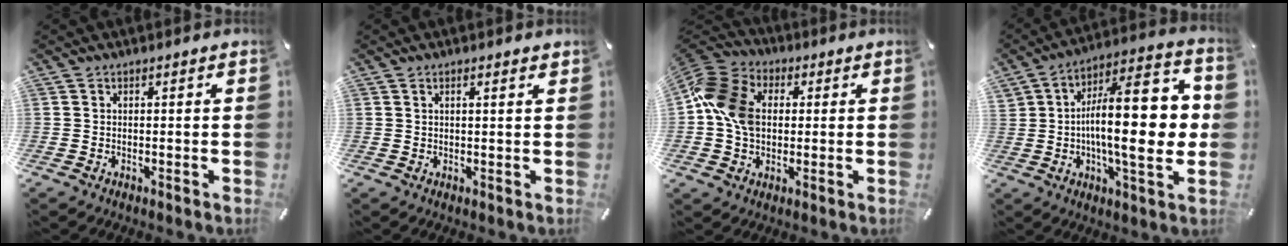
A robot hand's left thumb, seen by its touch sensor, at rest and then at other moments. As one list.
[{"total": 1.2, "force": [0.8, 0.0, 0.9], "torque": [-0.019, -0.001, 0.015]}, {"total": 12.5, "force": [0.6, 9.9, 7.7], "torque": [-0.178, 0.018, 0.010]}, {"total": 22.1, "force": [0.2, 8.2, 20.5], "torque": [-0.308, -0.005, 0.000]}]